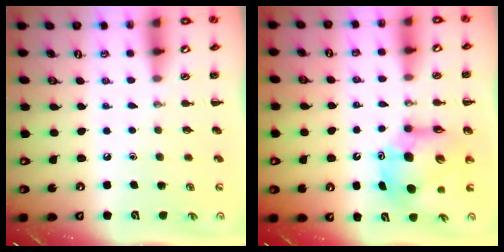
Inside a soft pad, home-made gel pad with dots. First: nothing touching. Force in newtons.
{"total": 10.7, "press": 10.3, "slide": 3.1}